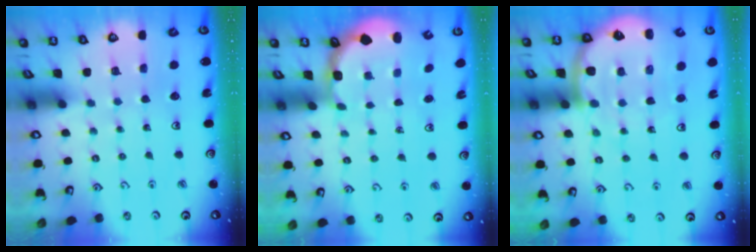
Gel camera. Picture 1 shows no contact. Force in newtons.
{"total": 2.7, "press": 2.0, "slide": 1.7}
{"total": 8.6, "press": 8.4, "slide": 1.8}